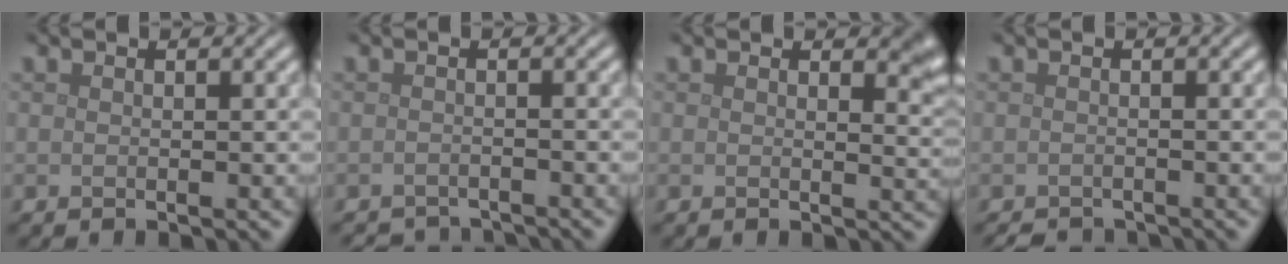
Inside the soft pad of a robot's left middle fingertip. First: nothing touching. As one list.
[{"total": 2.8, "force": [-2.8, 0.2, 0.1], "torque": [0.001, -0.007, -0.042]}, {"total": 2.2, "force": [1.3, 0.8, 1.5], "torque": [-0.017, -0.007, 0.020]}, {"total": 2.1, "force": [-2.1, 0.3, 0.3], "torque": [-0.002, -0.008, -0.032]}]